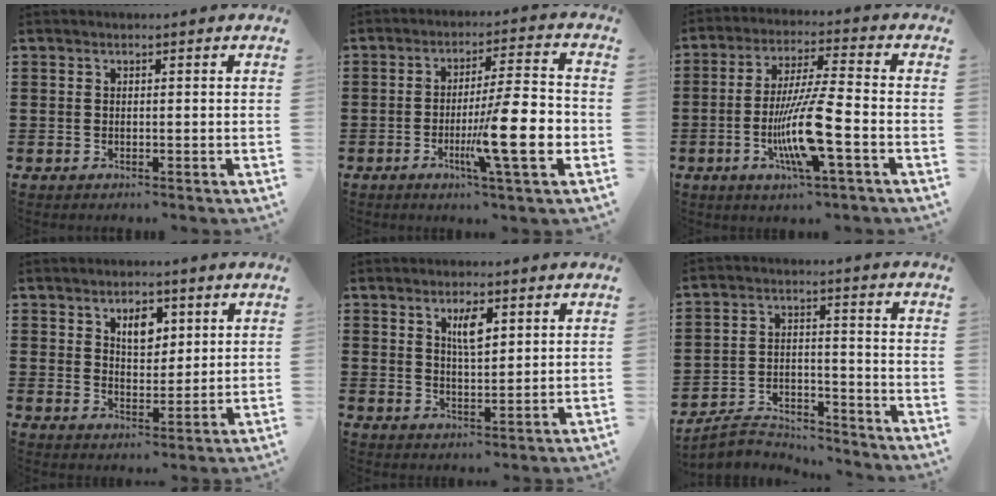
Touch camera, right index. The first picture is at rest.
{"total": 12.6, "force": [-3.5, 1.7, 12.0], "torque": [-0.192, -0.011, -0.064]}
{"total": 11.1, "force": [-3.6, 1.0, 10.4], "torque": [-0.211, -0.014, -0.074]}
{"total": 4.7, "force": [2.4, 2.7, 3.0], "torque": [-0.053, 0.004, 0.038]}
{"total": 4.2, "force": [2.0, 1.3, 3.4], "torque": [-0.058, 0.001, 0.029]}
{"total": 5.0, "force": [-4.8, 1.1, 0.6], "torque": [-0.019, 0.010, -0.098]}